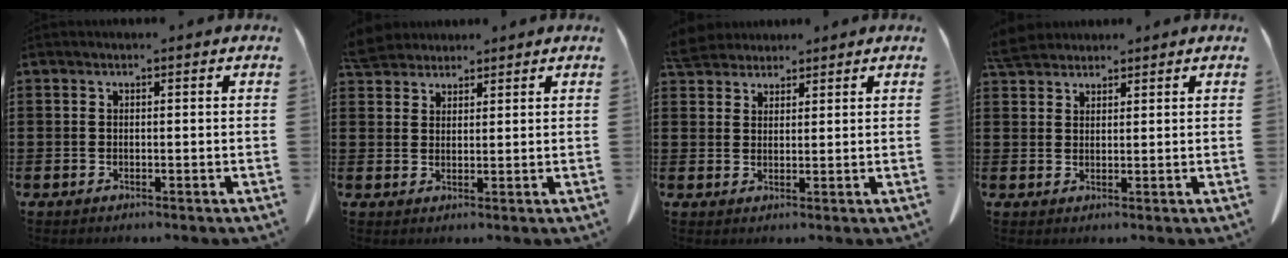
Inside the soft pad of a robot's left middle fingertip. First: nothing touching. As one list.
[{"total": 4.1, "force": [3.9, 1.2, 0.6], "torque": [-0.027, -0.004, 0.076]}, {"total": 4.2, "force": [3.9, 1.3, 0.7], "torque": [-0.027, -0.004, 0.077]}, {"total": 3.9, "force": [3.7, 0.9, 0.9], "torque": [-0.029, -0.005, 0.073]}]